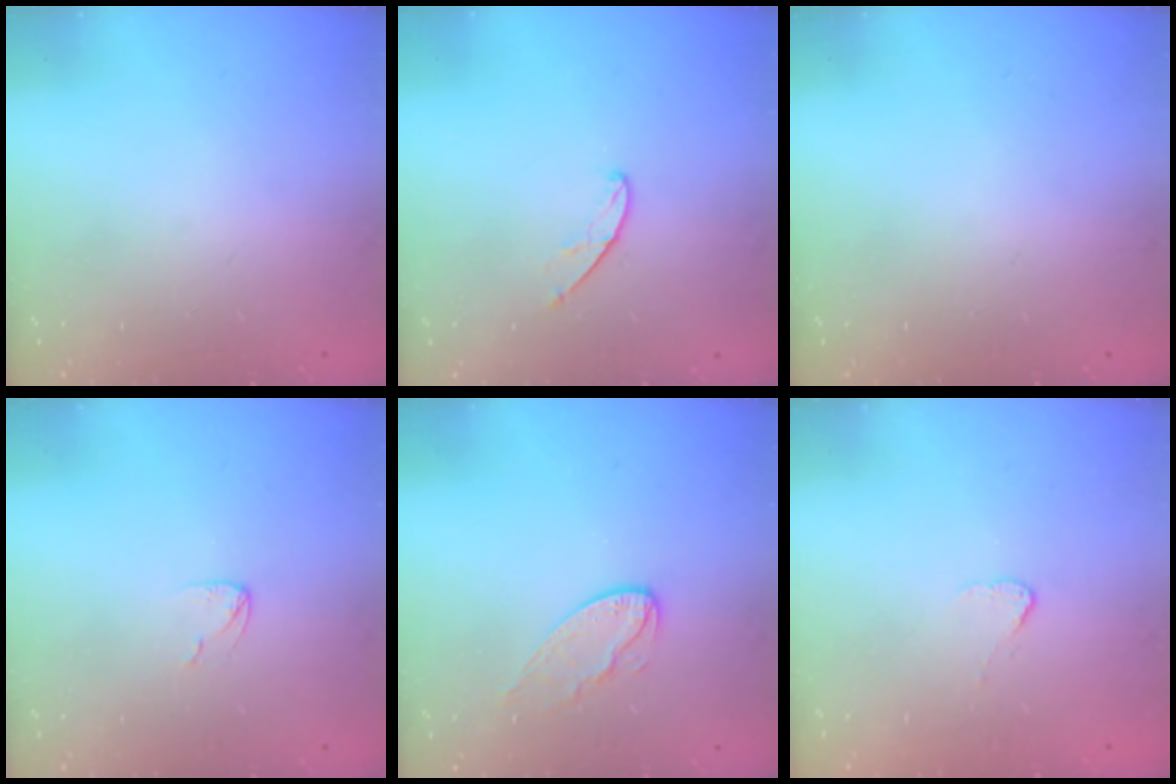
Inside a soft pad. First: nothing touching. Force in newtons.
{"total": 5.5, "press": 5.5, "slide": 0.5}
{"total": 0.0}
{"total": 2.9, "press": 2.9, "slide": 0.3}
{"total": 7.1, "press": 7.1, "slide": 0.2}
{"total": 2.7, "press": 2.7, "slide": 0.3}